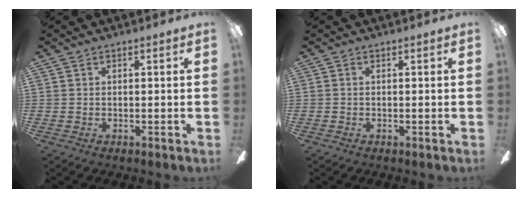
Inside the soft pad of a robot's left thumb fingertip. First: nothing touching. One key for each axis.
{"total": 0.0}